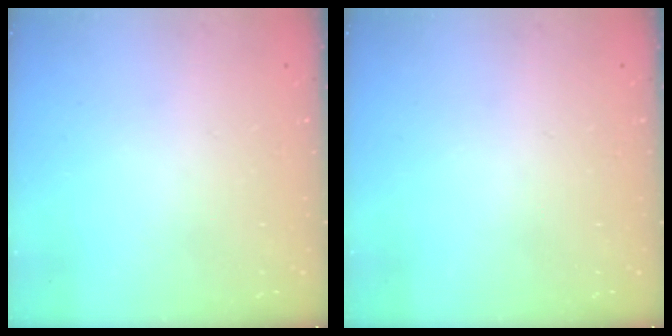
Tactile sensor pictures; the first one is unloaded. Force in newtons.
{"total": 0.0}